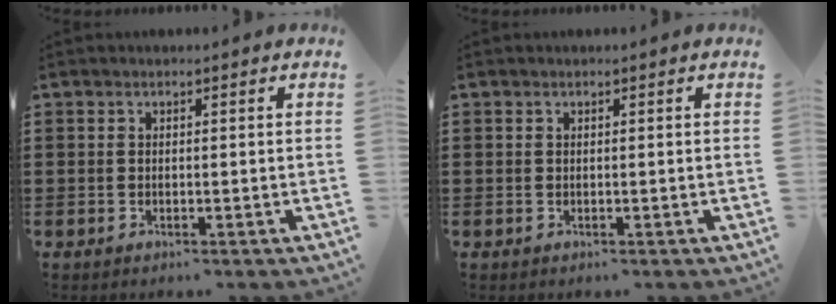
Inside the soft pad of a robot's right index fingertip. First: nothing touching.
{"total": 0.0}